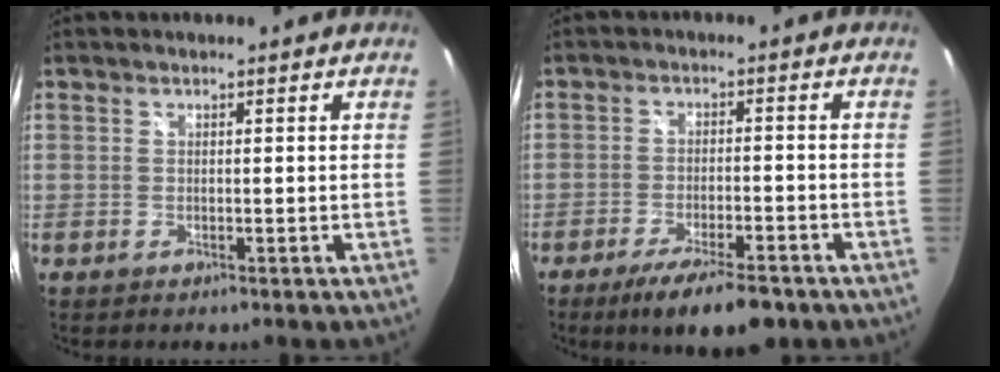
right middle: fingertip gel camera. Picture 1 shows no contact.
{"total": 10.4, "force": [-7.5, 2.5, 6.7], "torque": [-0.135, -0.022, -0.119]}